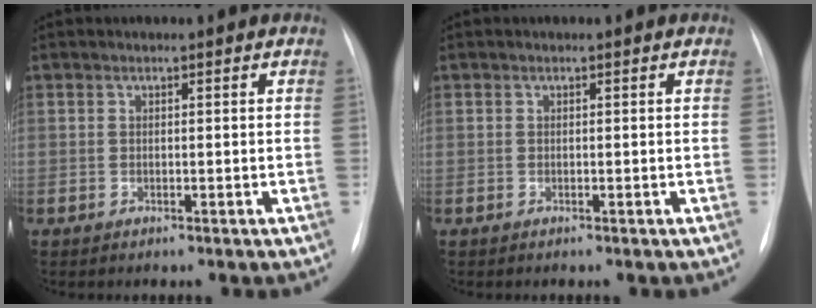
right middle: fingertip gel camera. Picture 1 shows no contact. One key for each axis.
{"total": 0.0}